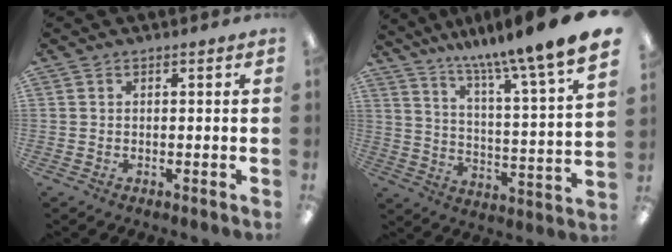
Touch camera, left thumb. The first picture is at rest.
{"total": 12.0, "force": [10.9, -1.3, 4.9], "torque": [-0.096, -0.105, 0.174]}